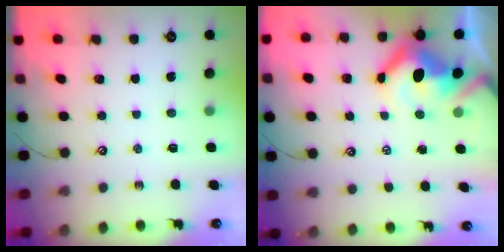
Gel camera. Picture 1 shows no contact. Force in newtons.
{"total": 12.5, "press": 12.3, "slide": 2.1}